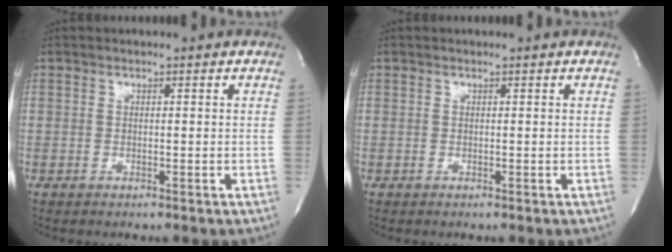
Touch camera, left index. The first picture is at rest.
{"total": 0.0}